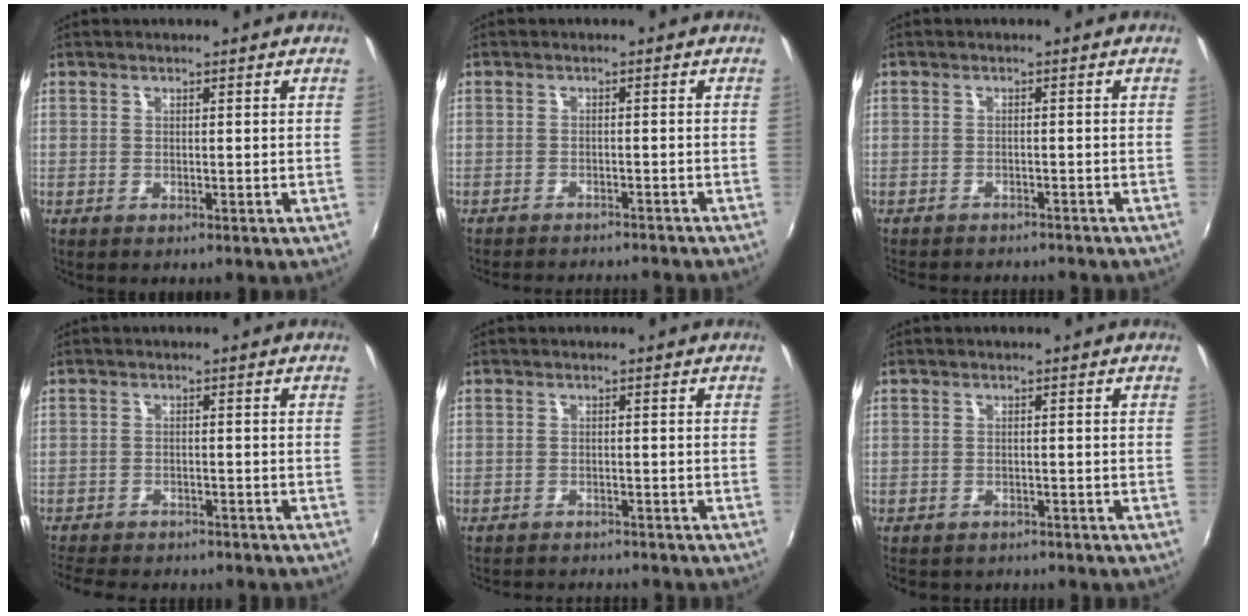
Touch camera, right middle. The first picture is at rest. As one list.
[{"total": 10.4, "force": [-9.5, 1.7, 3.8], "torque": [-0.086, -0.014, -0.130]}, {"total": 7.9, "force": [-7.3, 1.9, 2.5], "torque": [-0.065, -0.015, -0.105]}, {"total": 11.5, "force": [-10.1, 3.5, 4.4], "torque": [-0.109, -0.018, -0.149]}, {"total": 7.4, "force": [-7.0, 1.3, 2.1], "torque": [-0.055, -0.011, -0.100]}, {"total": 5.7, "force": [-5.1, 1.8, 1.7], "torque": [-0.044, -0.020, -0.074]}]